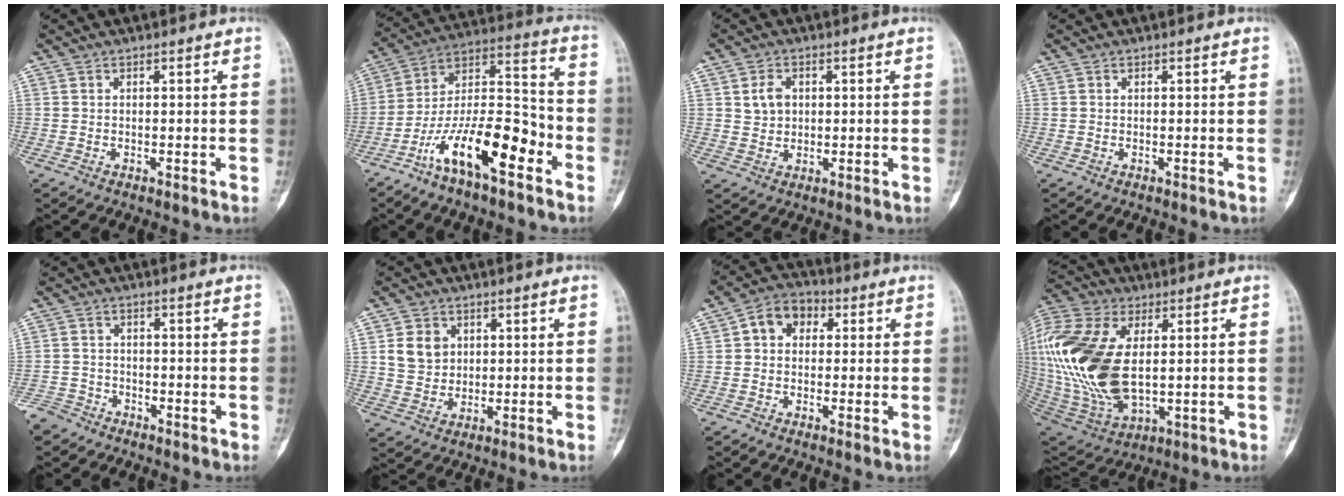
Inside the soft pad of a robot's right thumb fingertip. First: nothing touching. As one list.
[{"total": 17.5, "force": [-9.0, 6.2, 13.6], "torque": [-0.232, 0.078, -0.163]}, {"total": 4.1, "force": [1.1, 3.3, 2.2], "torque": [-0.024, -0.003, 0.021]}, {"total": 0.0}, {"total": 4.5, "force": [-3.6, 2.7, 0.4], "torque": [0.001, 0.011, -0.076]}, {"total": 6.6, "force": [1.8, 5.6, 2.9], "torque": [-0.029, -0.008, 0.039]}, {"total": 7.3, "force": [1.3, 5.9, 4.1], "torque": [-0.039, 0.019, 0.008]}, {"total": 25.3, "force": [2.4, 14.2, 20.8], "torque": [-0.458, -0.017, 0.049]}]